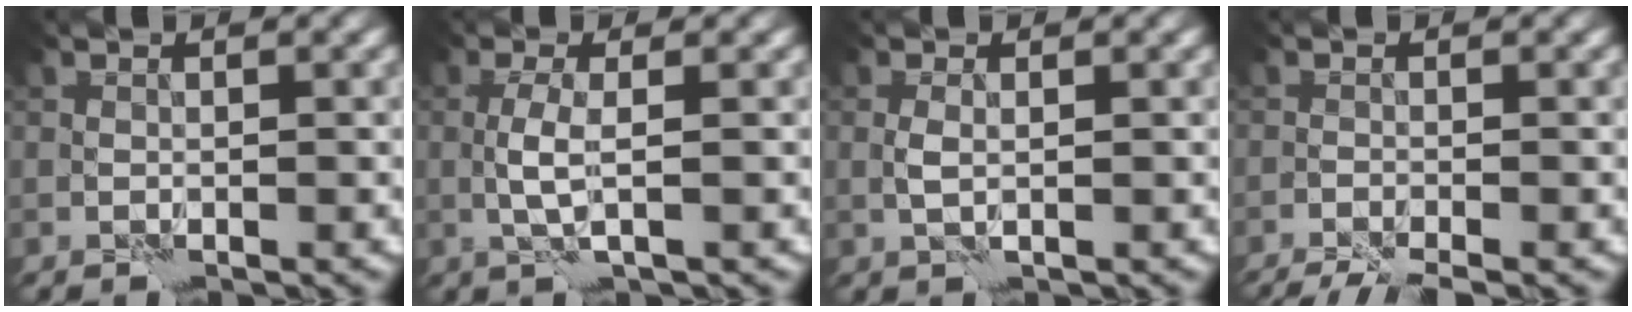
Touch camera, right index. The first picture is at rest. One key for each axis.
{"total": 2.1, "fx": 0.2, "fy": 0.1, "fz": 2.1, "tx": -0.044, "ty": 0.002, "tz": 0.001}
{"total": 0.9, "fx": 0.4, "fy": 0.2, "fz": 0.8, "tx": -0.020, "ty": -0.002, "tz": 0.006}
{"total": 4.3, "fx": -3.5, "fy": 0.6, "fz": 2.4, "tx": -0.042, "ty": -0.024, "tz": -0.061}